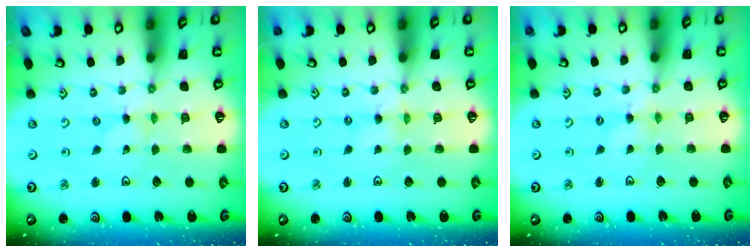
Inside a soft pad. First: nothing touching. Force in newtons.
{"total": 0.0}
{"total": 0.0}